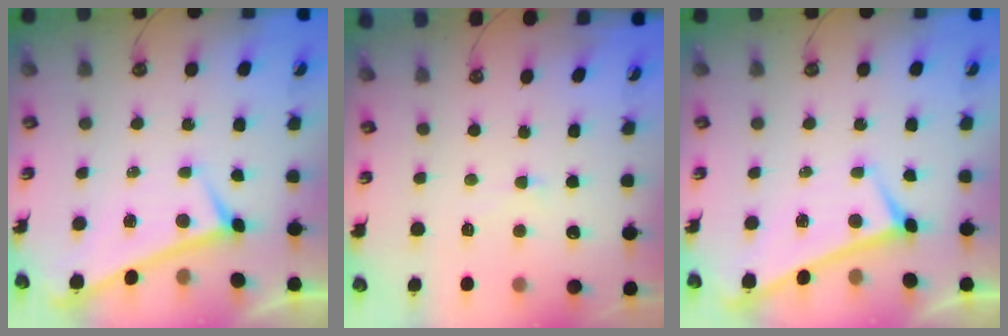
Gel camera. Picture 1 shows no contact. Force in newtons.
{"total": 1.1, "press": 1.0, "slide": 0.5}
{"total": 0.0}